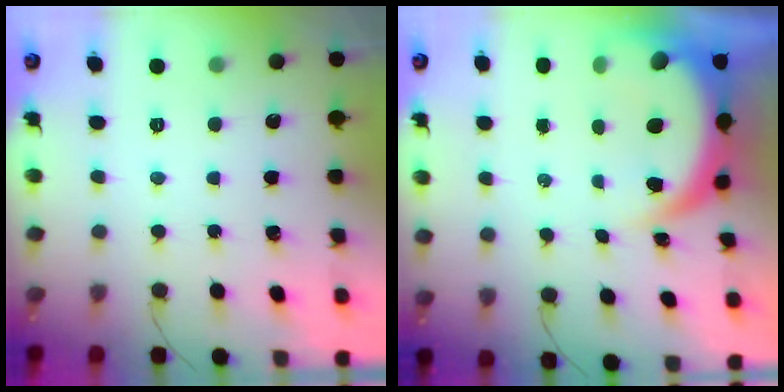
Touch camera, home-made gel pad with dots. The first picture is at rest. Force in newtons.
{"total": 9.1, "press": 9.0, "slide": 1.0}